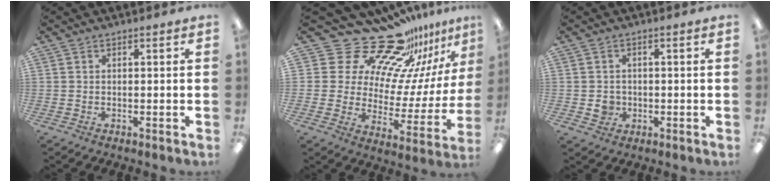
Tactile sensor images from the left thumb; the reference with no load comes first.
{"total": 23.5, "force": [19.1, 10.6, 8.7], "torque": [-0.140, -0.146, 0.339]}
{"total": 3.5, "force": [-0.5, 3.3, 1.0], "torque": [-0.002, -0.001, -0.010]}